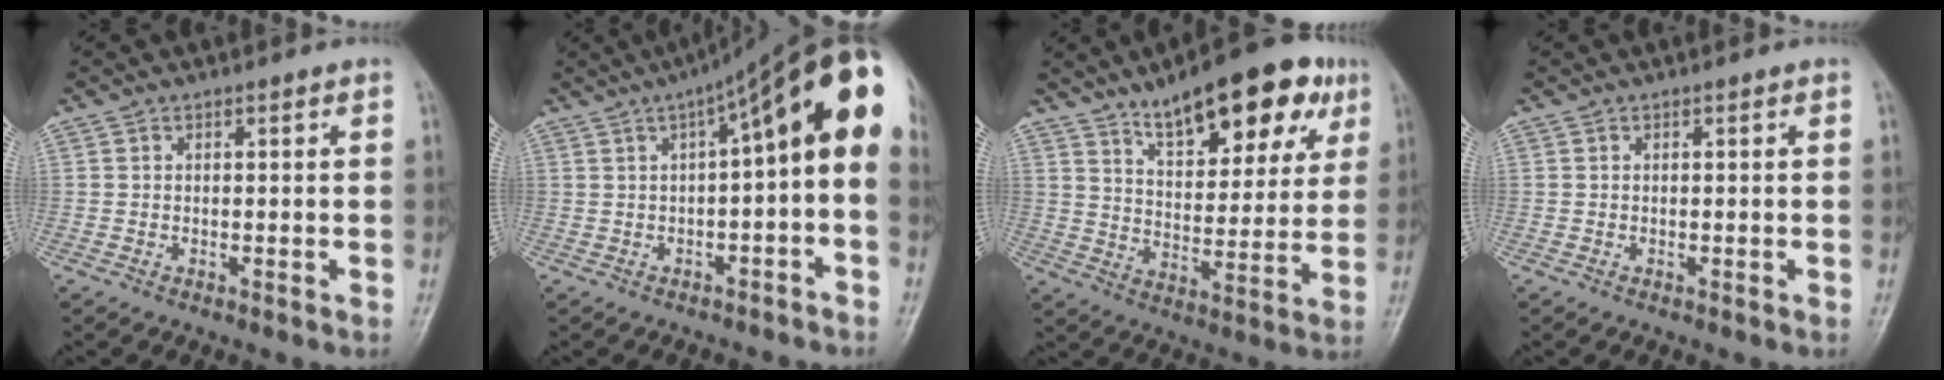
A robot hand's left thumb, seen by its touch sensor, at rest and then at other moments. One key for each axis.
{"total": 16.7, "fx": 2.1, "fy": 5.4, "fz": 15.7, "tx": -0.198, "ty": 0.056, "tz": 0.022}
{"total": 19.0, "fx": 11.1, "fy": 7.7, "fz": 13.3, "tx": -0.145, "ty": -0.036, "tz": 0.167}
{"total": 0.0}